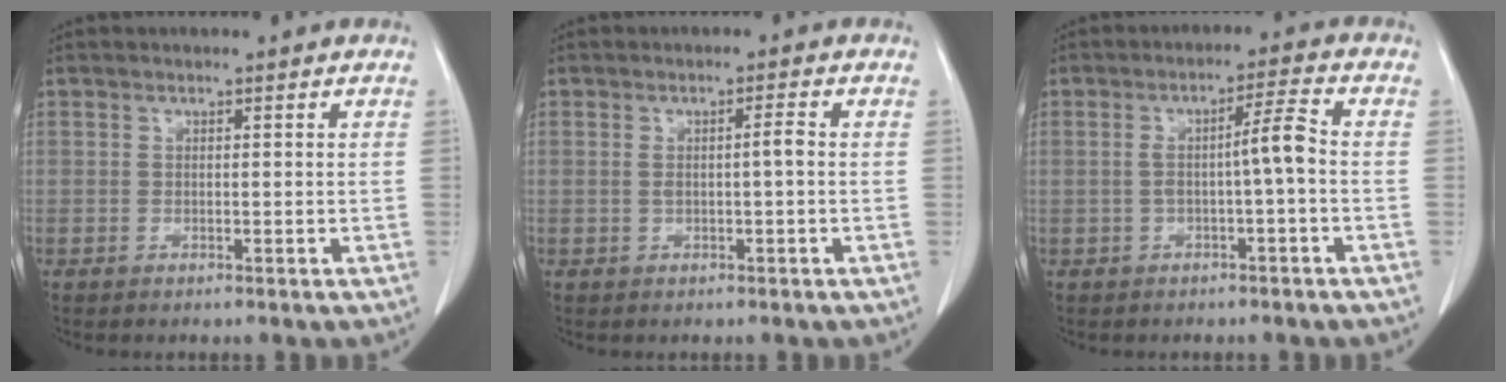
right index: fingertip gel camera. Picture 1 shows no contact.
{"total": 2.3, "force": [-0.1, 0.1, 2.3], "torque": [-0.041, 0.006, 0.001]}
{"total": 4.7, "force": [-0.7, -0.1, 4.6], "torque": [-0.076, 0.017, -0.009]}